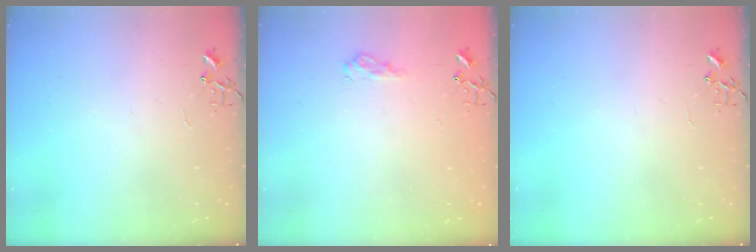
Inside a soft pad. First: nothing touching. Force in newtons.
{"total": 8.2, "press": 8.2, "slide": 0.9}
{"total": 0.0}